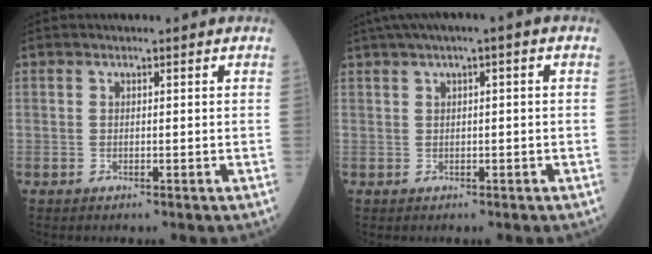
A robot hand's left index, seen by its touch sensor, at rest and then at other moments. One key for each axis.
{"total": 4.7, "fx": 2.1, "fy": 0.2, "fz": 4.2, "tx": -0.074, "ty": 0.021, "tz": 0.034}